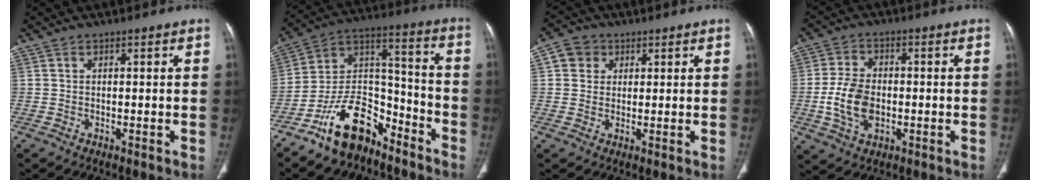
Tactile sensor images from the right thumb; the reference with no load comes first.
{"total": 15.4, "force": [-10.8, 8.1, 7.4], "torque": [-0.096, 0.104, -0.197]}
{"total": 4.8, "force": [1.5, 4.3, 1.5], "torque": [-0.008, 0.003, 0.024]}
{"total": 9.2, "force": [-1.5, 6.1, 6.7], "torque": [-0.124, 0.006, -0.026]}